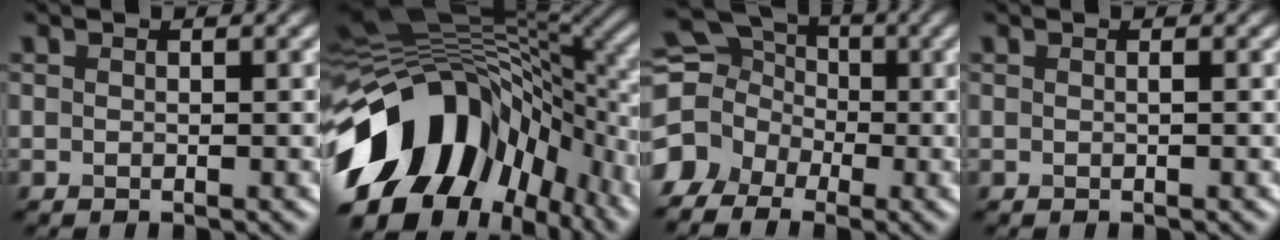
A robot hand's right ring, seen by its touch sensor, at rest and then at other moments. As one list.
[{"total": 16.2, "force": [-5.5, 9.9, 11.6], "torque": [-0.199, -0.001, -0.100]}, {"total": 7.6, "force": [-1.9, 6.7, 3.0], "torque": [-0.063, 0.013, -0.061]}, {"total": 0.0}]